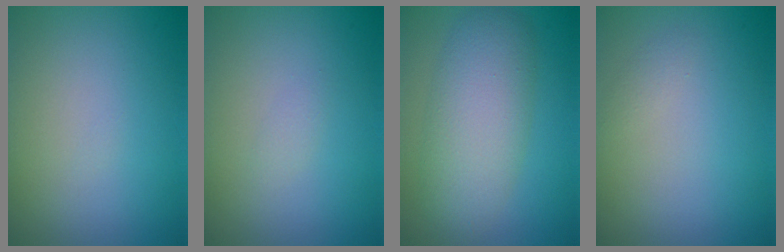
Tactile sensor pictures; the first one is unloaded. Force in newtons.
{"total": 0.7, "press": 0.7, "slide": 0.1}
{"total": 6.4, "press": 6.4, "slide": 0.5}
{"total": 0.6, "press": 0.6, "slide": 0.1}